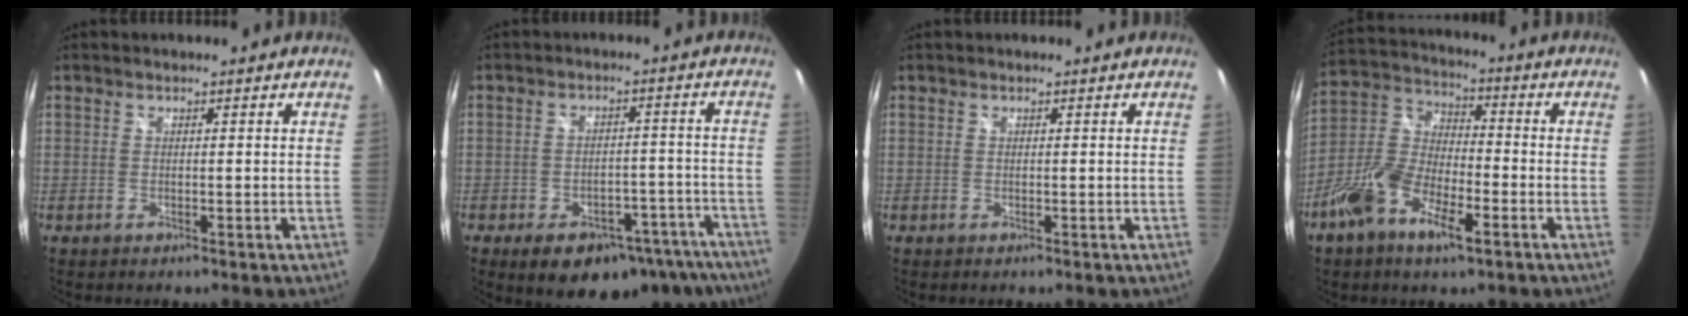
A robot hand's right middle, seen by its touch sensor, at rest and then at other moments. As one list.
[{"total": 16.8, "force": [-12.1, 8.3, 8.1], "torque": [-0.127, 0.007, -0.133]}, {"total": 0.0}, {"total": 13.0, "force": [-6.8, 5.5, 9.7], "torque": [-0.216, -0.002, -0.136]}]